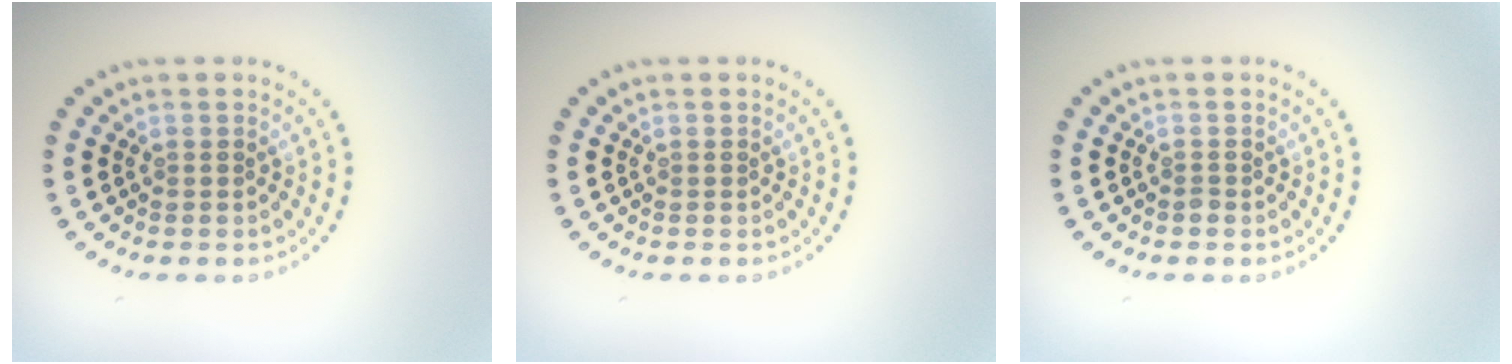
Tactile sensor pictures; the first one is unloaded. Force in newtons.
{"total": 0.0}
{"total": 0.5, "press": 0.4, "slide": 0.4}